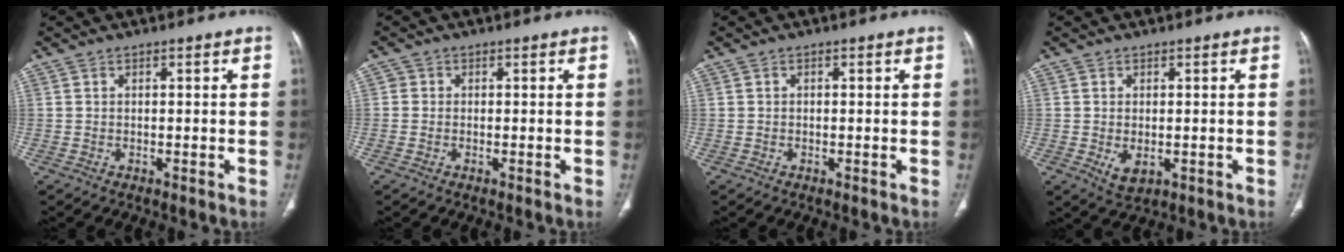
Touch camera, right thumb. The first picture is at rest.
{"total": 1.0, "force": [0.0, 1.0, 0.2], "torque": [0.003, 0.003, -0.002]}
{"total": 0.0}
{"total": 3.3, "force": [-0.6, 1.9, 2.7], "torque": [-0.045, -0.008, 0.001]}